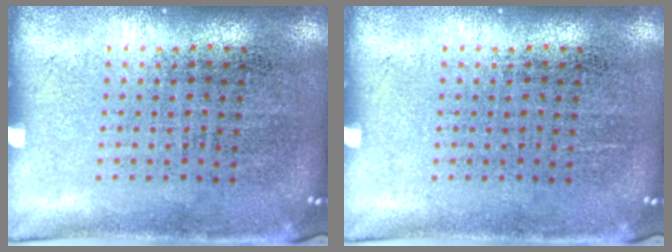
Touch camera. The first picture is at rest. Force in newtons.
{"total": 0.0}